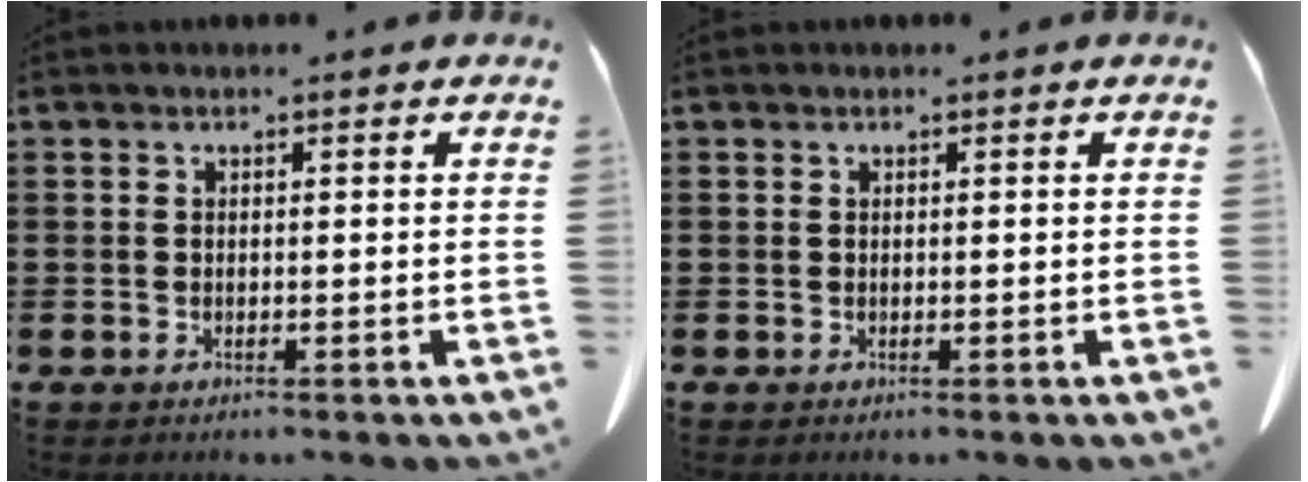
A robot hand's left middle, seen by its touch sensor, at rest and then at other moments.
{"total": 0.0}